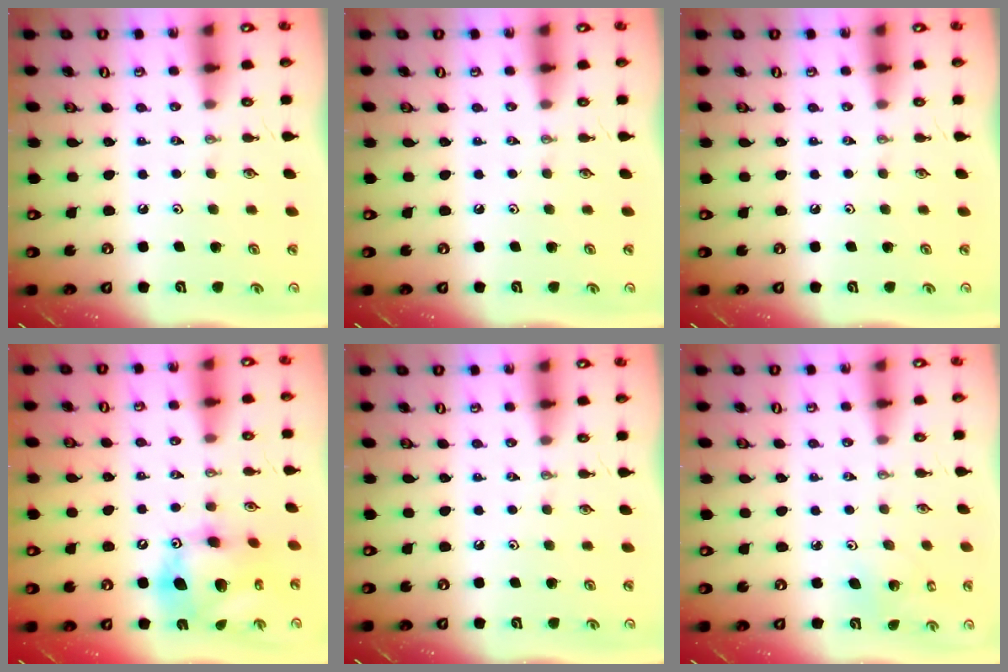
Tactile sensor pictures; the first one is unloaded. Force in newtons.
{"total": 0.0}
{"total": 0.0}
{"total": 15.1, "press": 15.0, "slide": 1.5}
{"total": 0.0}
{"total": 3.2, "press": 3.2, "slide": 0.3}